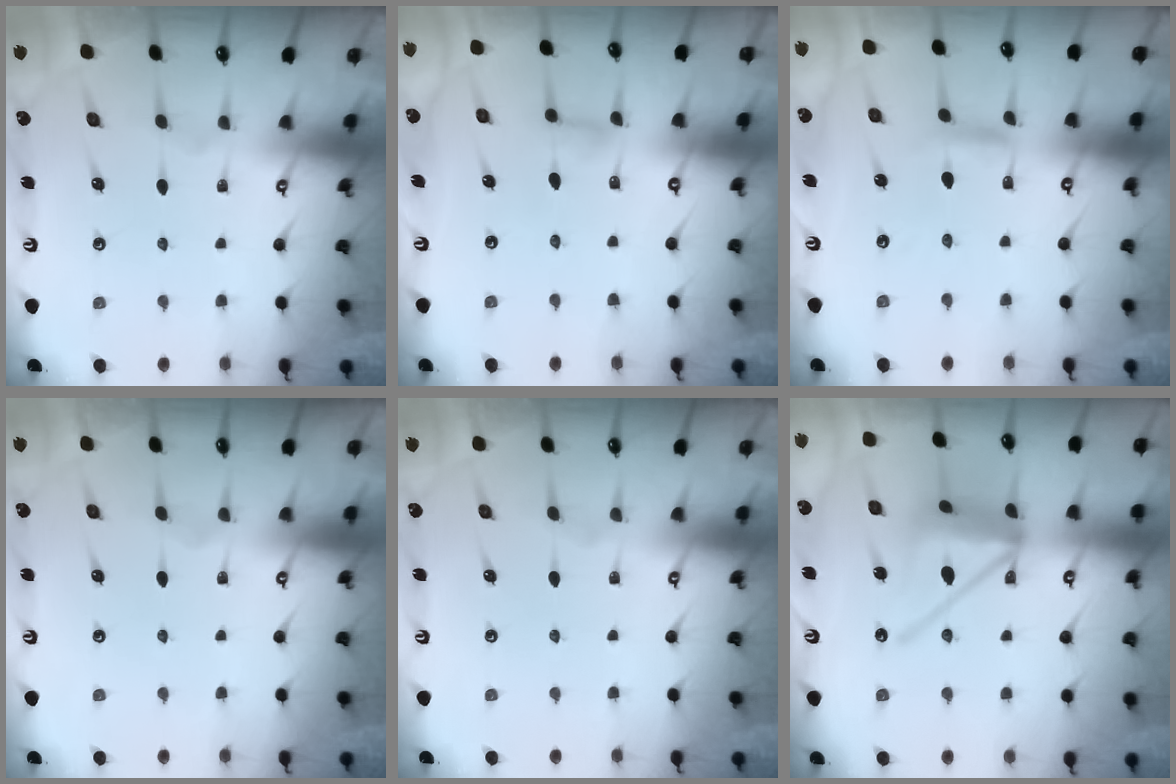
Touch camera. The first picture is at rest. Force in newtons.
{"total": 3.8, "press": 3.8, "slide": 0.3}
{"total": 4.0, "press": 4.0, "slide": 0.3}
{"total": 0.0}
{"total": 0.0}
{"total": 14.5, "press": 14.4, "slide": 1.6}